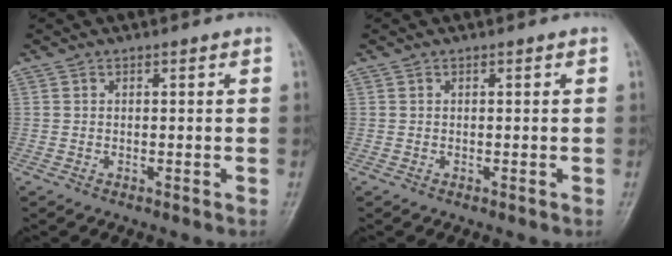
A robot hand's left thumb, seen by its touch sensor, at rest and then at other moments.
{"total": 0.0}